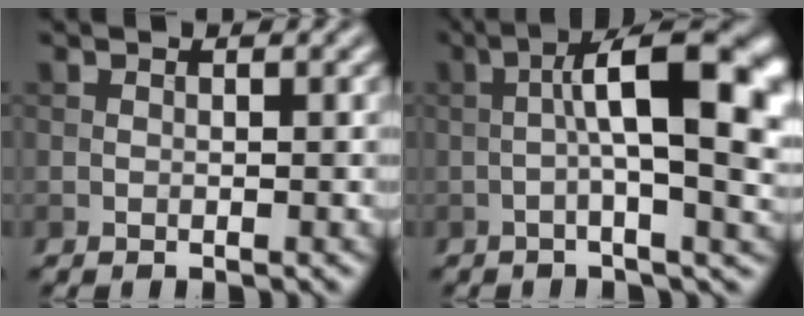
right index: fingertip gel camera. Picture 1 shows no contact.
{"total": 11.7, "force": [0.7, 3.1, 11.3], "torque": [-0.165, 0.013, 0.005]}